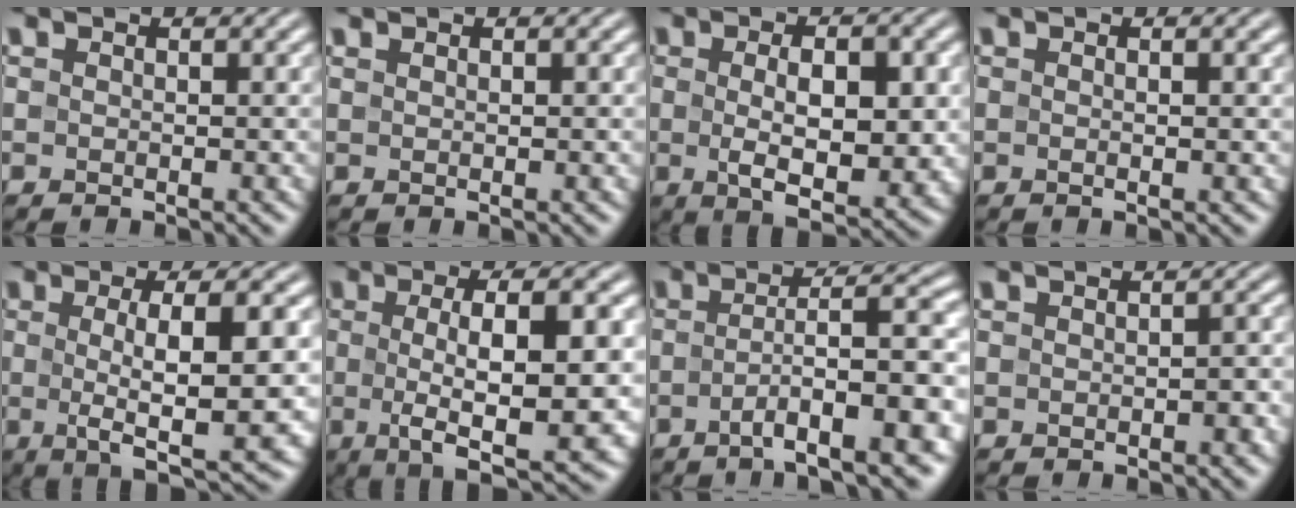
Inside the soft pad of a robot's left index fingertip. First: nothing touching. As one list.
[{"total": 0.6, "force": [0.3, 0.2, 0.5], "torque": [-0.009, 0.003, 0.004]}, {"total": 7.2, "force": [0.1, 3.2, 6.4], "torque": [-0.100, -0.007, 0.007]}, {"total": 1.4, "force": [0.1, 0.3, 1.4], "torque": [-0.020, 0.001, -0.001]}, {"total": 8.6, "force": [-0.3, 2.1, 8.3], "torque": [-0.120, -0.001, -0.007]}, {"total": 10.5, "force": [-0.6, 3.0, 10.1], "torque": [-0.144, -0.004, -0.011]}, {"total": 9.6, "force": [-2.8, 2.2, 9.0], "torque": [-0.119, 0.010, -0.045]}, {"total": 1.5, "force": [-0.4, 0.6, 1.3], "torque": [-0.017, 0.004, -0.004]}]